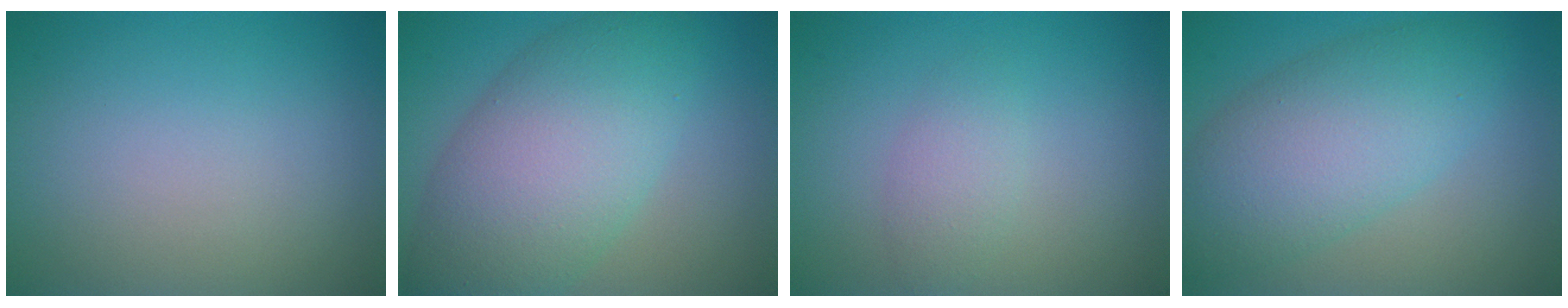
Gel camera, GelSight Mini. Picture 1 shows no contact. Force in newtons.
{"total": 9.3, "press": 9.3, "slide": 0.4}
{"total": 1.9, "press": 1.9, "slide": 0.1}
{"total": 7.5, "press": 7.5, "slide": 0.3}